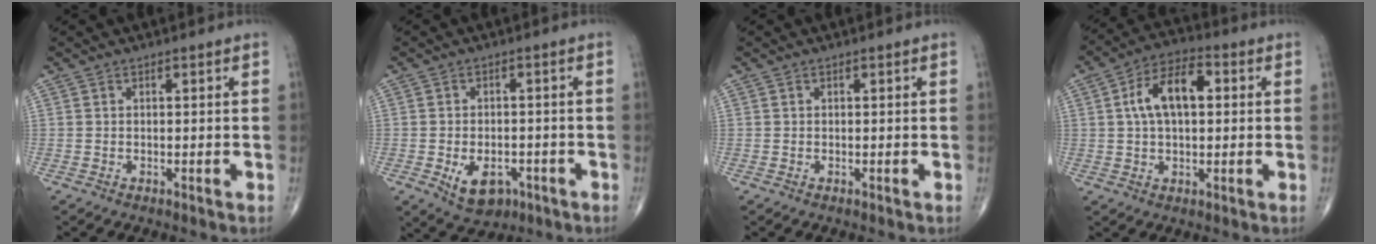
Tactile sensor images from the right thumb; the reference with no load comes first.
{"total": 7.2, "force": [-2.8, 4.7, 4.7], "torque": [-0.059, 0.009, -0.033]}
{"total": 0.0}
{"total": 10.9, "force": [1.9, 5.9, 8.9], "torque": [-0.157, 0.024, 0.025]}